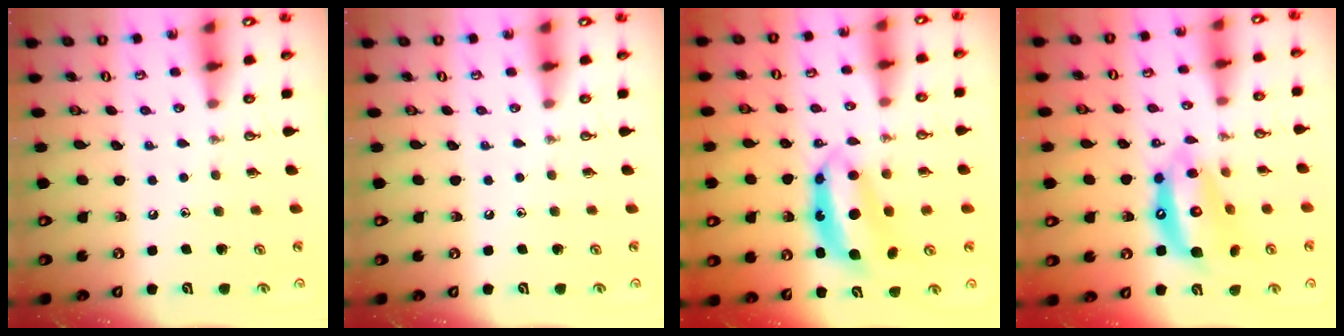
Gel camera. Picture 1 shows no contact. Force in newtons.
{"total": 0.0}
{"total": 8.3, "press": 8.3, "slide": 0.7}
{"total": 15.1, "press": 15.0, "slide": 1.7}